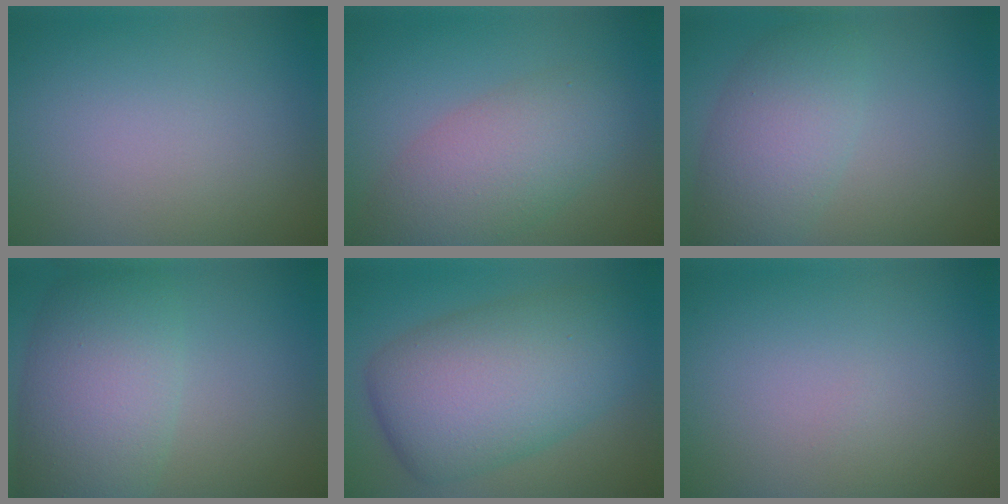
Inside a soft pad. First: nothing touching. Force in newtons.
{"total": 5.7, "press": 5.7, "slide": 0.5}
{"total": 5.1, "press": 5.1, "slide": 0.1}
{"total": 8.0, "press": 8.0, "slide": 0.3}
{"total": 9.9, "press": 9.9, "slide": 0.1}
{"total": 0.0}